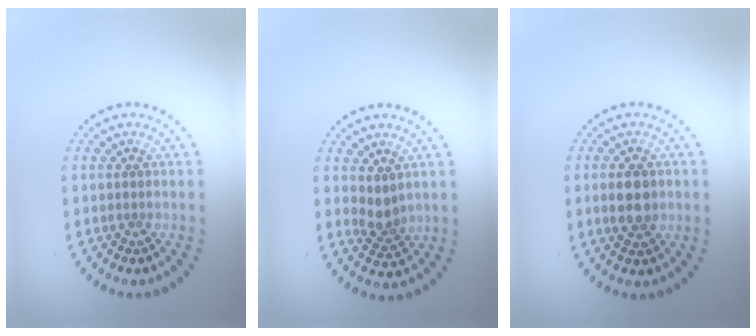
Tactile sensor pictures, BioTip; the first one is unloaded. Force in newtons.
{"total": 2.0, "press": 1.7, "slide": 1.0}
{"total": 3.1, "press": 3.1, "slide": 0.1}